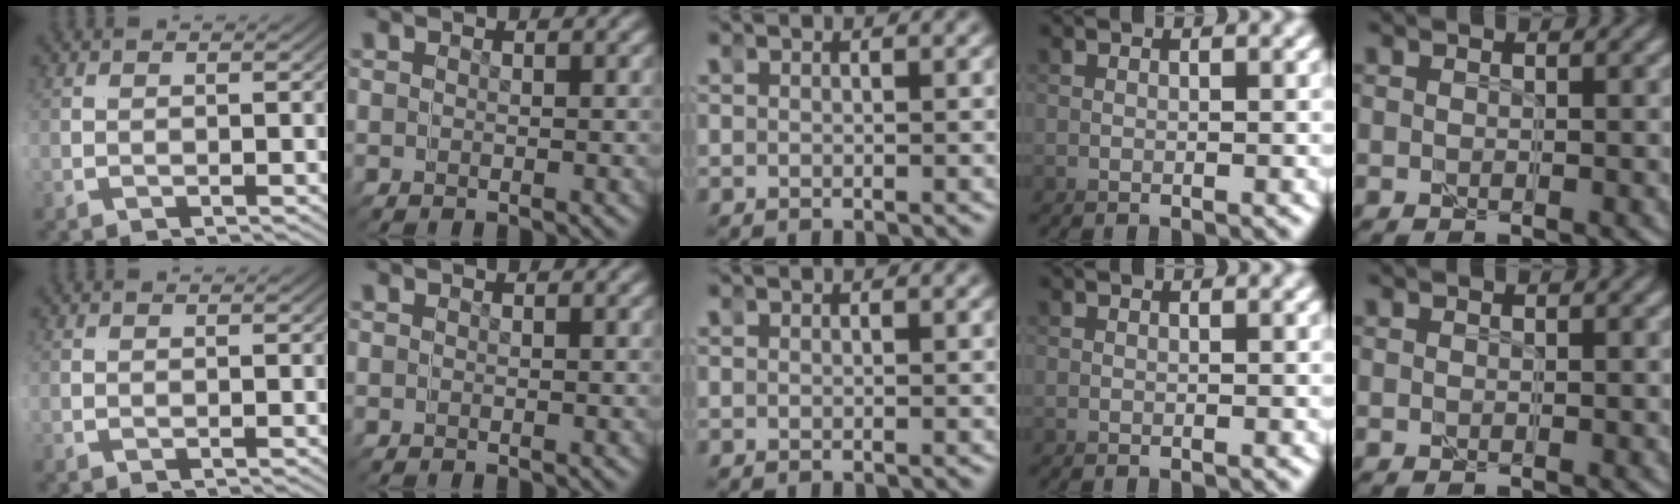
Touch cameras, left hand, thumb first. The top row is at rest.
{"ring": {"total": 4.5, "force": [1.2, -3.2, -3.0], "torque": [0.049, 0.021, 0.009]}}